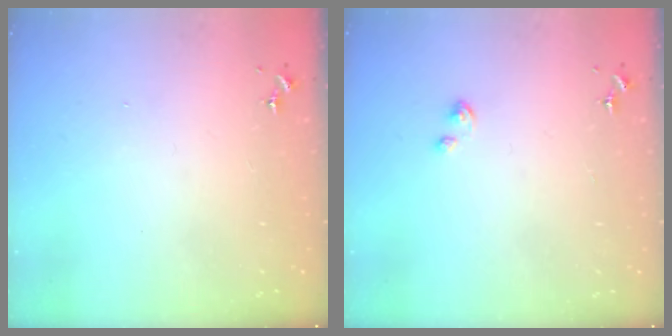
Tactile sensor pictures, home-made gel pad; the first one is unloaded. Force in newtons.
{"total": 2.0, "press": 2.0, "slide": 0.4}